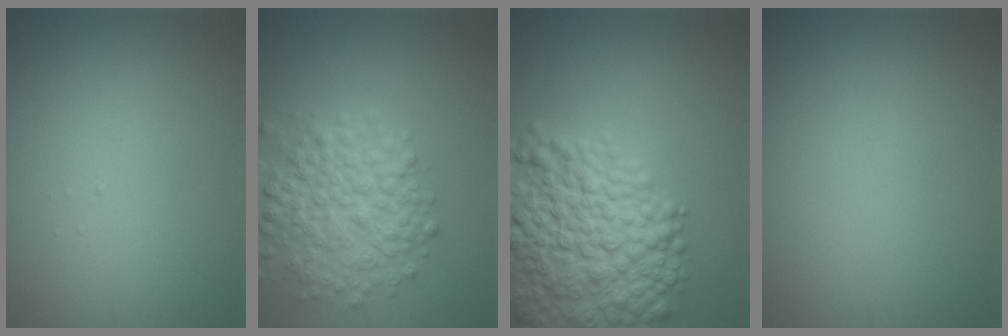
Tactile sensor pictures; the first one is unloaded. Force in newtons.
{"total": 5.9, "press": 5.9, "slide": 0.2}
{"total": 10.3, "press": 10.3, "slide": 0.5}
{"total": 0.0}